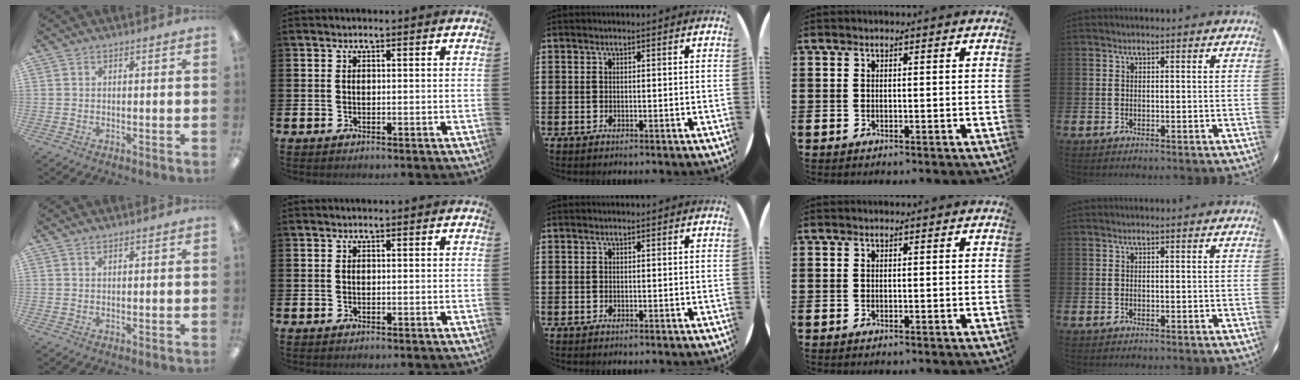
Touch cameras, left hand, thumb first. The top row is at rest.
{"thumb": {"total": 0.8, "force": [0.6, 0.2, 0.4], "torque": [-0.008, 0.001, 0.011]}}